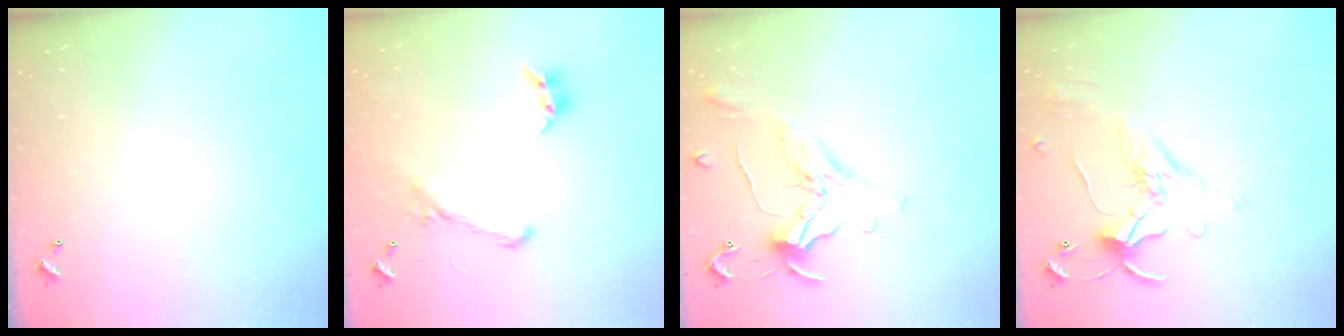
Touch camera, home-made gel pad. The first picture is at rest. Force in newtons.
{"total": 1.4, "press": 0.6, "slide": 1.2}
{"total": 1.1, "press": 1.0, "slide": 0.4}
{"total": 1.2, "press": 0.6, "slide": 1.1}